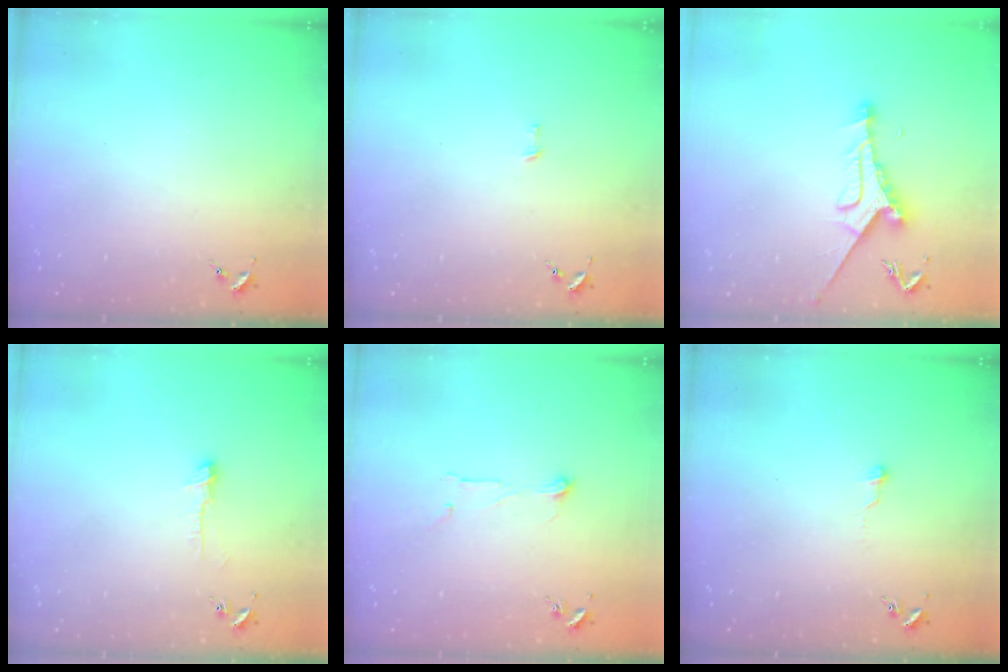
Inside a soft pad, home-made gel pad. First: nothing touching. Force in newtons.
{"total": 3.5, "press": 3.5, "slide": 0.3}
{"total": 9.4, "press": 9.4, "slide": 0.7}
{"total": 5.6, "press": 5.6, "slide": 0.6}
{"total": 4.8, "press": 4.8, "slide": 0.4}
{"total": 4.2, "press": 4.2, "slide": 0.3}